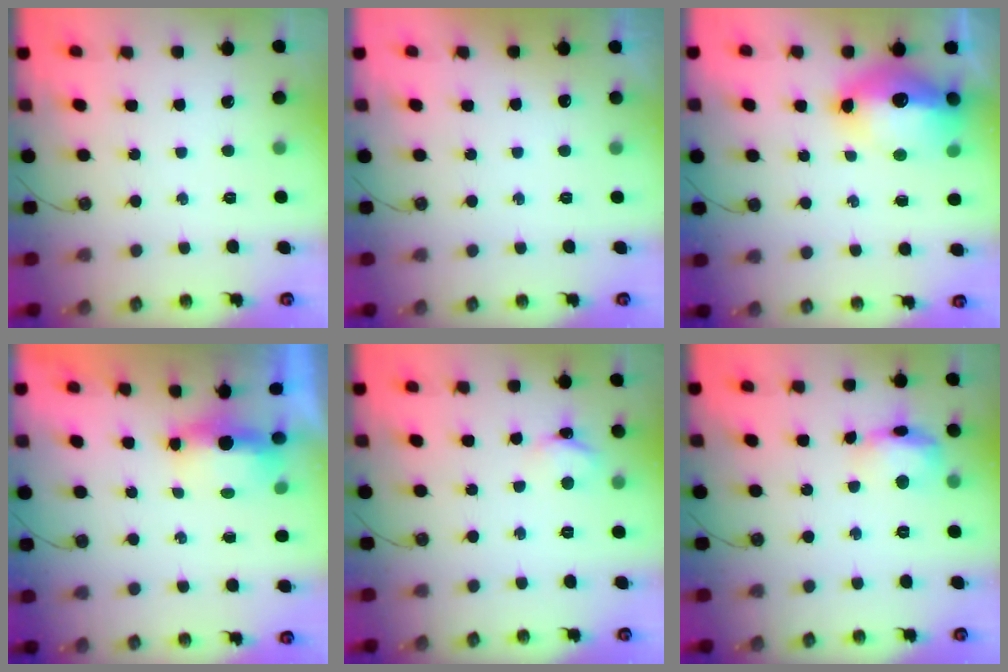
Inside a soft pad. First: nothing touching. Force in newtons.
{"total": 9.5, "press": 2.4, "slide": 9.2}
{"total": 16.7, "press": 16.2, "slide": 4.2}
{"total": 5.2, "press": 5.0, "slide": 1.1}
{"total": 3.7, "press": 3.6, "slide": 0.5}
{"total": 14.0, "press": 9.7, "slide": 10.0}